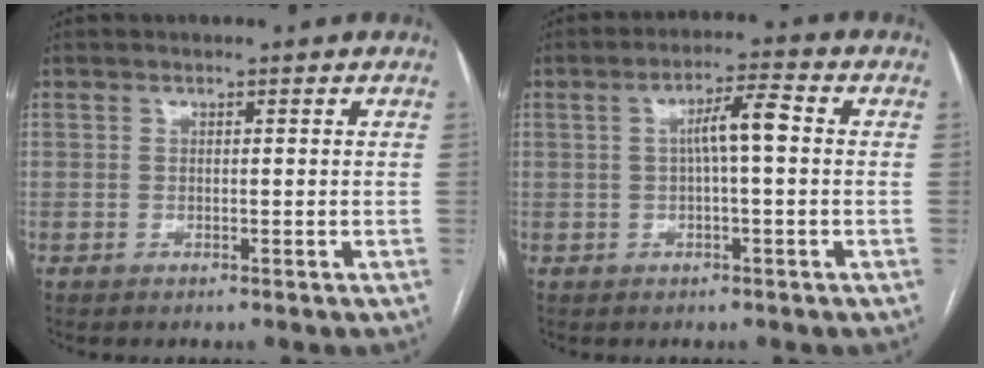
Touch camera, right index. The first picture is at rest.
{"total": 5.4, "force": [0.4, 0.6, 5.3], "torque": [-0.093, 0.016, 0.005]}